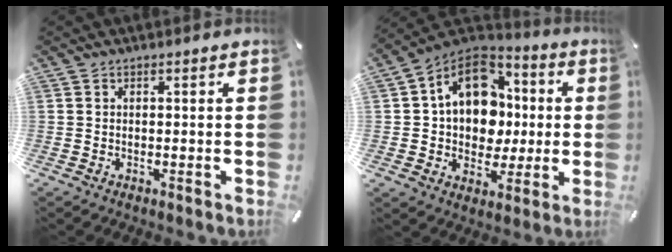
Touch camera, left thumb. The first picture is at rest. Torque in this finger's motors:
{"motor_torque": [0.74, 1.17, 0.64, 0.02, 0.17]}